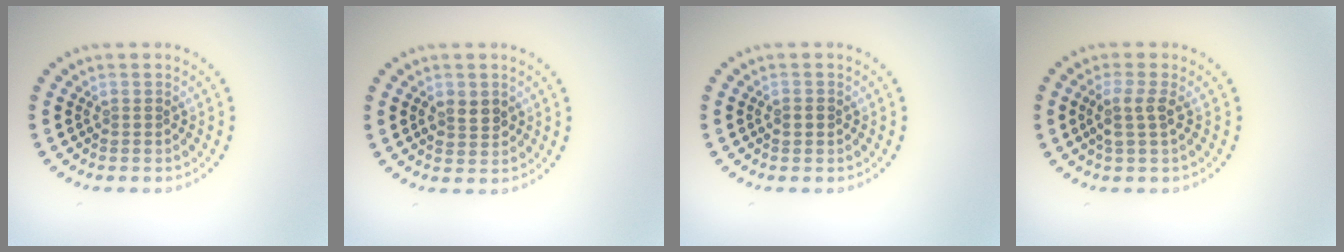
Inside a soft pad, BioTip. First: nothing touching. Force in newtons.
{"total": 2.0, "press": 2.0, "slide": 0.2}
{"total": 1.3, "press": 1.3, "slide": 0.1}
{"total": 2.0, "press": 1.7, "slide": 1.1}